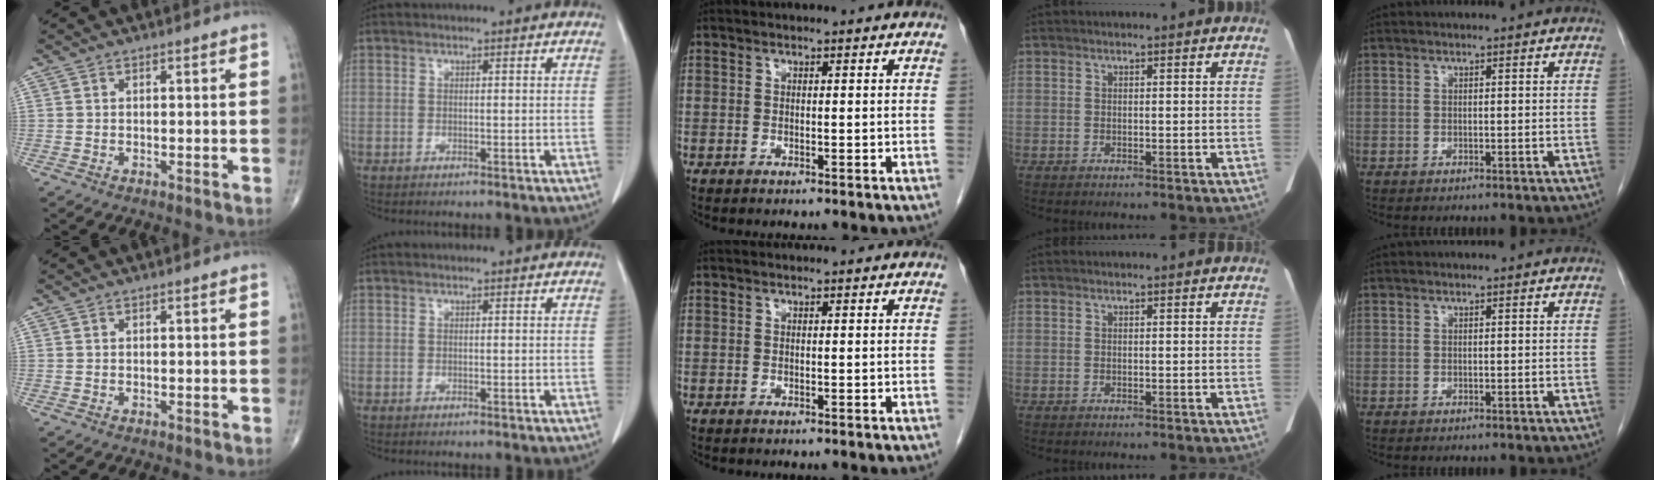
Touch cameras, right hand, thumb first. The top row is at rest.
{}